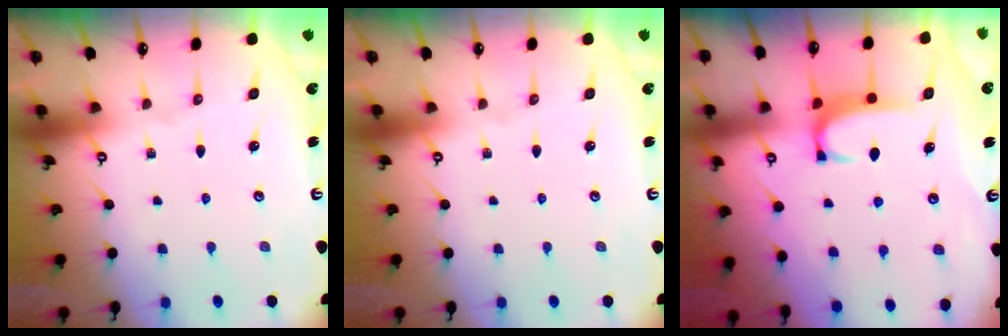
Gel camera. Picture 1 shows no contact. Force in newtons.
{"total": 0.0}
{"total": 1.6, "press": 1.6, "slide": 0.5}